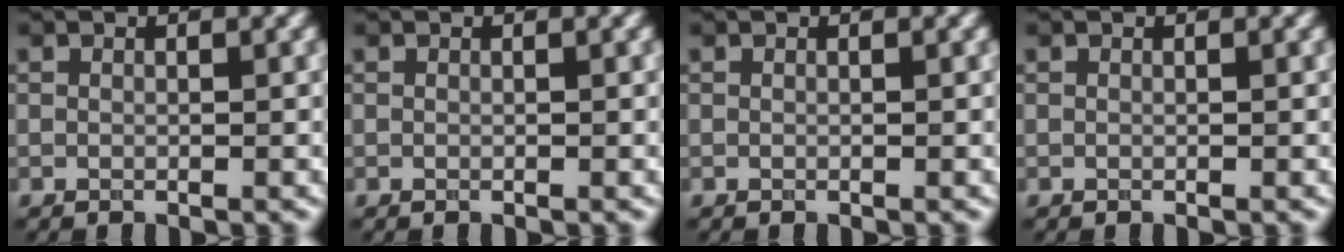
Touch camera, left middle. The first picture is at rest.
{"total": 0.0}
{"total": 0.0}
{"total": 0.0}